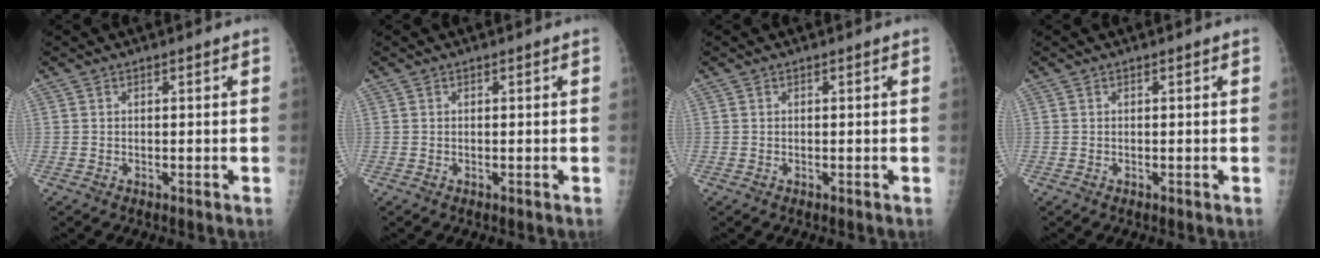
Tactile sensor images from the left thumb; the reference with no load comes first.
{"total": 0.0}
{"total": 0.0}
{"total": 0.0}